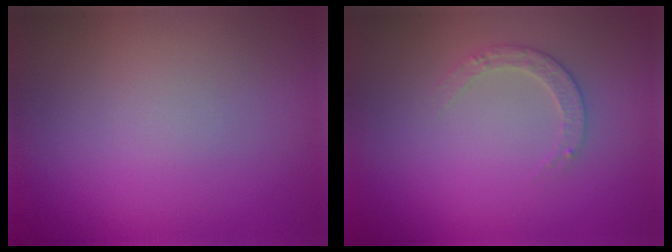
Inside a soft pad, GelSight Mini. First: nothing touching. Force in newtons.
{"total": 1.8, "press": 1.8, "slide": 0.4}